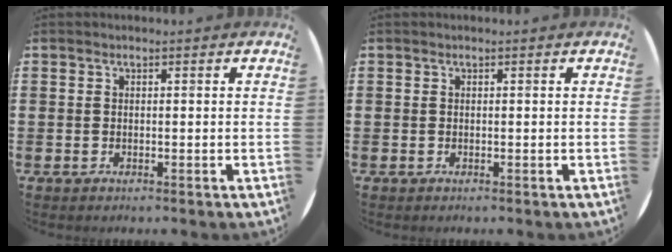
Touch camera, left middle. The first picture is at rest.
{"total": 0.0}